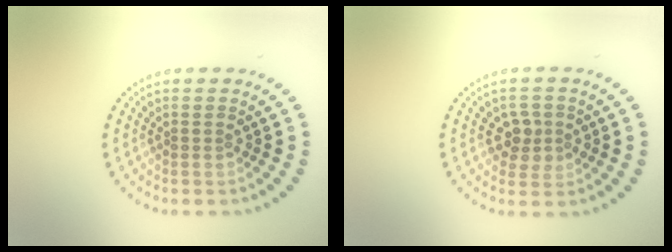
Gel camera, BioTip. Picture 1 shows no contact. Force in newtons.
{"total": 2.2, "press": 2.1, "slide": 0.7}